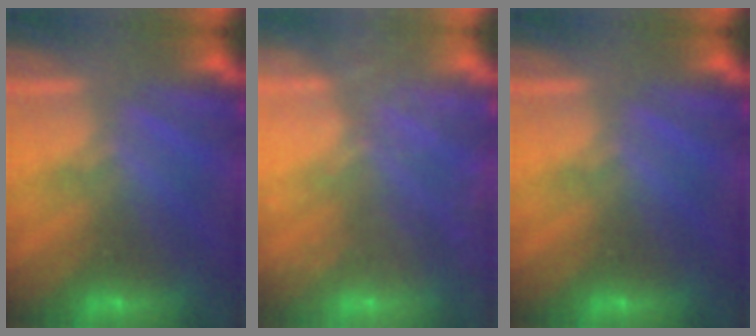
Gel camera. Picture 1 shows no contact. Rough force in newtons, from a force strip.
{"total": 9.0}
{"total": 0.0}